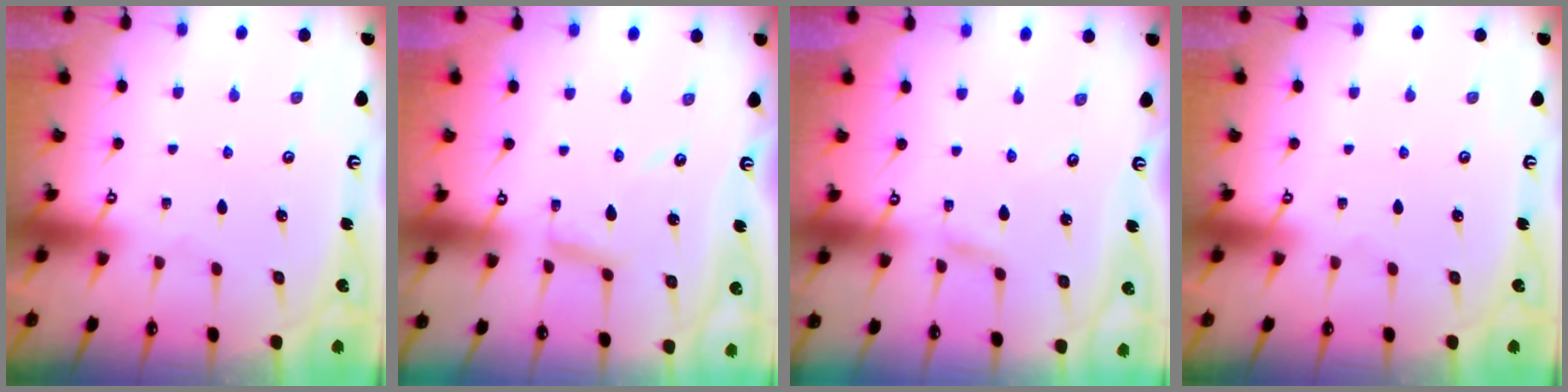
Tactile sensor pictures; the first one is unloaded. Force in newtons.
{"total": 4.9, "press": 4.9, "slide": 0.3}
{"total": 2.3, "press": 2.3, "slide": 0.2}
{"total": 0.0}